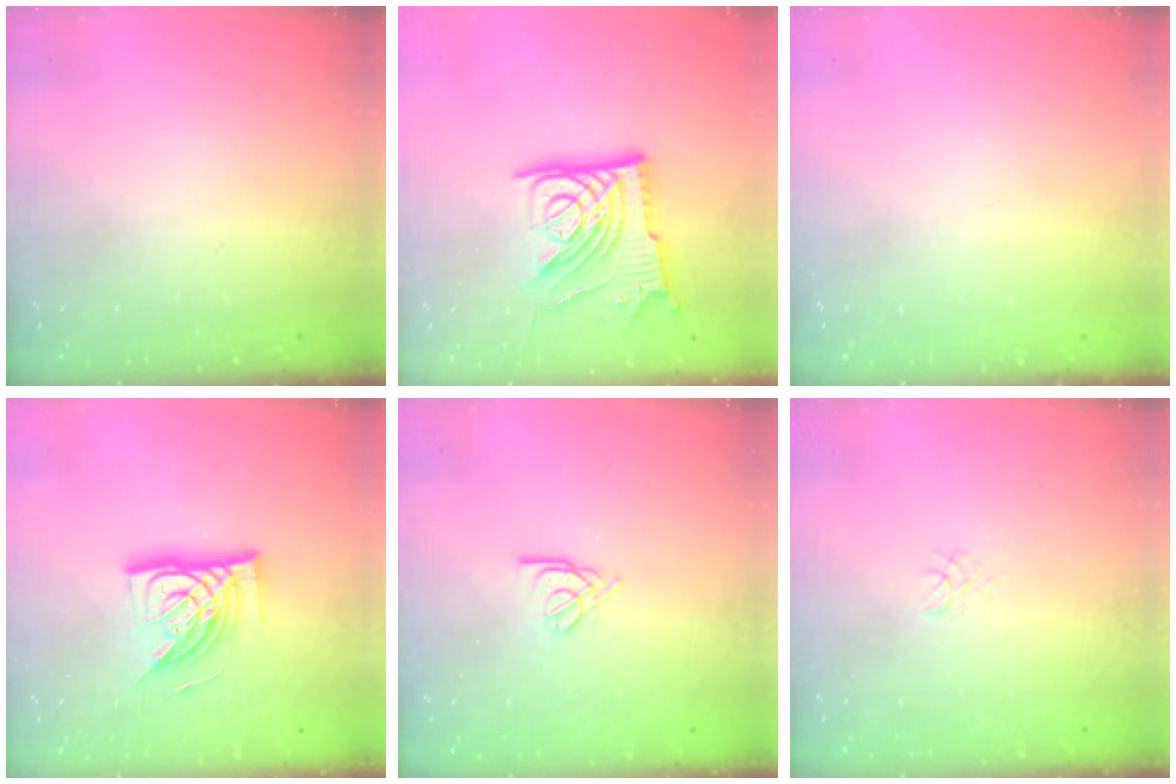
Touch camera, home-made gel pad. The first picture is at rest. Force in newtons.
{"total": 14.5, "press": 14.4, "slide": 1.2}
{"total": 0.0}
{"total": 15.6, "press": 15.5, "slide": 1.7}
{"total": 3.0, "press": 2.9, "slide": 0.5}
{"total": 1.1, "press": 1.1, "slide": 0.1}